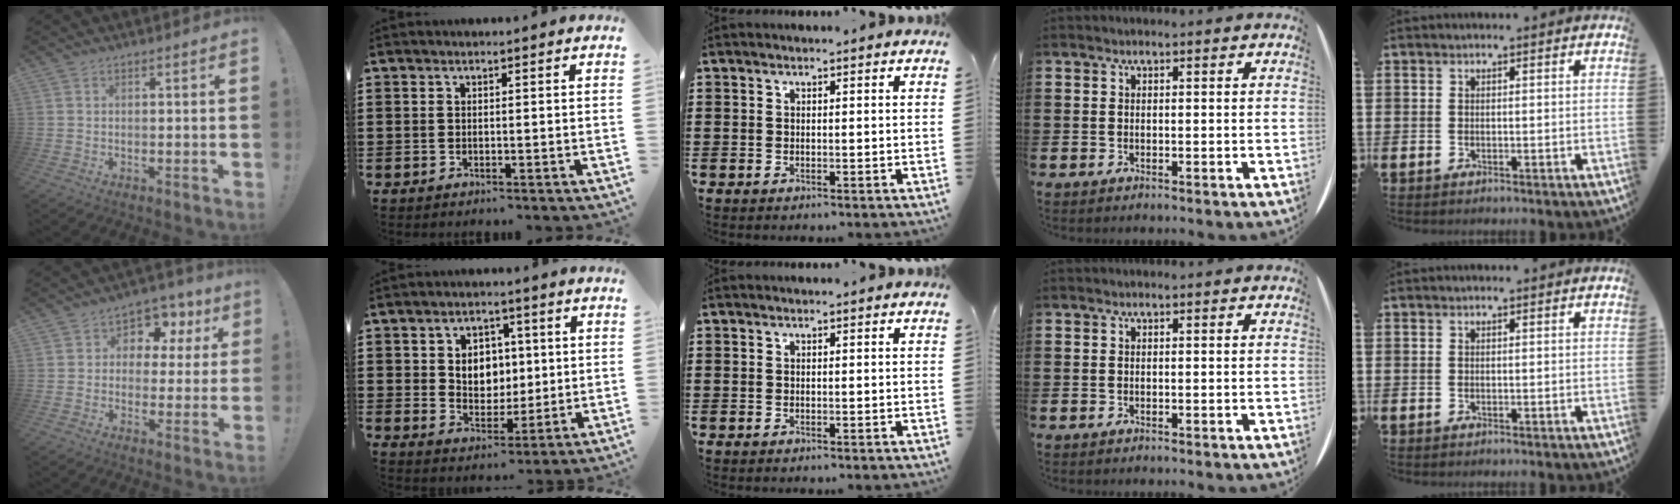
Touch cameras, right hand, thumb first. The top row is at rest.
{"thumb": {"total": 7.1, "force": [2.7, 6.0, 2.8], "torque": [-0.035, -0.021, 0.052]}, "index": {"total": 5.3, "force": [1.1, 4.7, 2.3], "torque": [-0.050, 0.009, 0.014]}}